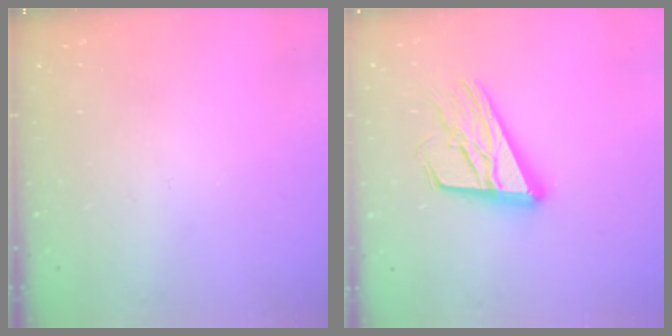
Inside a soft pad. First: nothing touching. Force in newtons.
{"total": 18.0, "press": 17.9, "slide": 1.8}